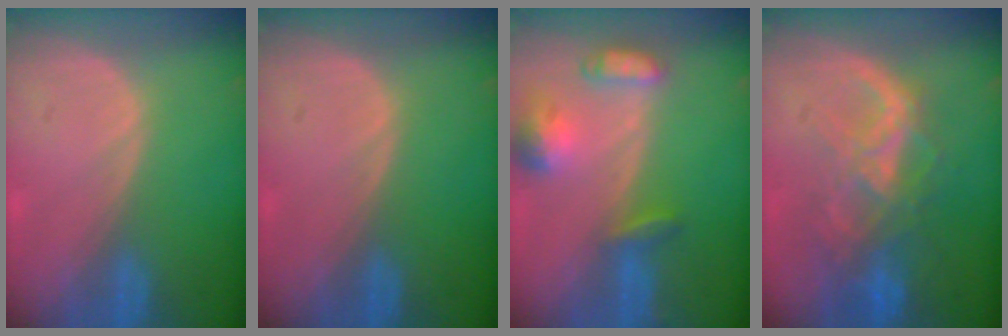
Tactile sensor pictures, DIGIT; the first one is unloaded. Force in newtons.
{"total": 0.0}
{"total": 6.6, "press": 6.3, "slide": 2.2}
{"total": 8.9, "press": 7.5, "slide": 4.7}